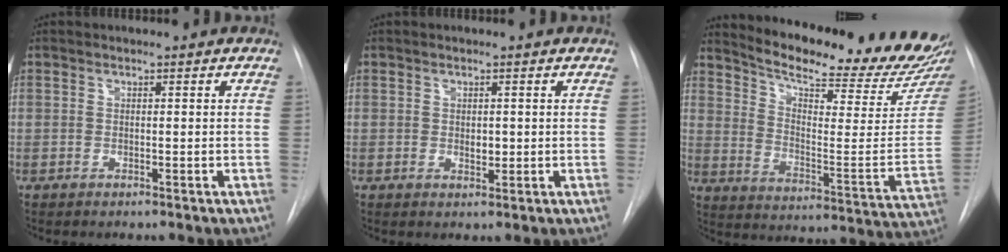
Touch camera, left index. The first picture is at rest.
{"total": 1.4, "force": [0.1, 0.9, 1.1], "torque": [-0.016, -0.004, 0.004]}
{"total": 24.9, "force": [22.9, 2.7, 9.5], "torque": [-0.151, -0.100, 0.298]}